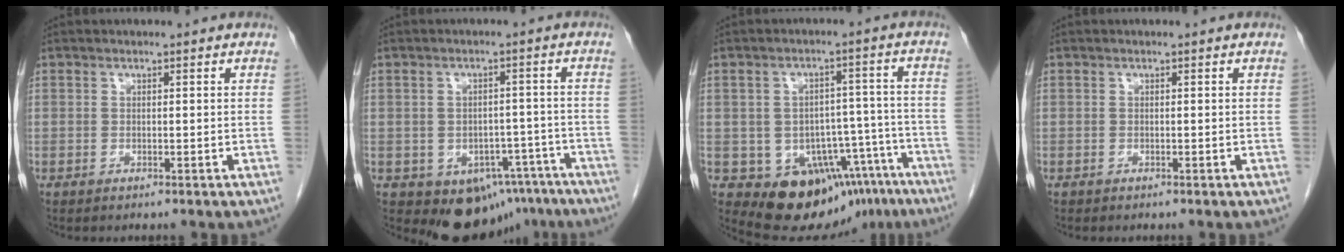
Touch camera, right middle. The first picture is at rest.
{"total": 10.2, "force": [-6.5, 6.8, 3.9], "torque": [-0.032, 0.024, -0.082]}
{"total": 14.4, "force": [-9.6, 8.9, 6.1], "torque": [-0.051, 0.041, -0.125]}
{"total": 0.0}